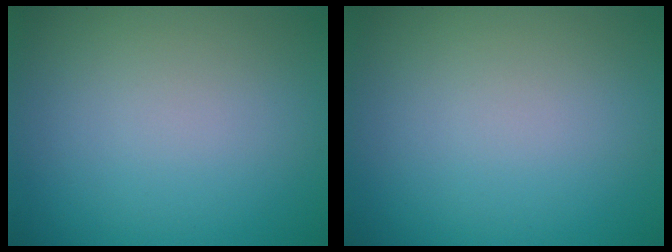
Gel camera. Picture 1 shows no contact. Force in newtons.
{"total": 0.0}